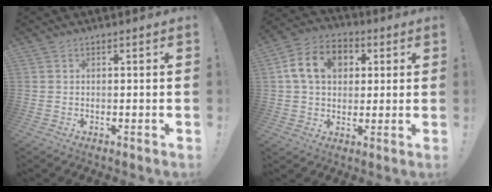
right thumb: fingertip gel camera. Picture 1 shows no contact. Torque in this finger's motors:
{"motor_torque": [1.46, 1.48, 0.33, -0.15, 0.08]}